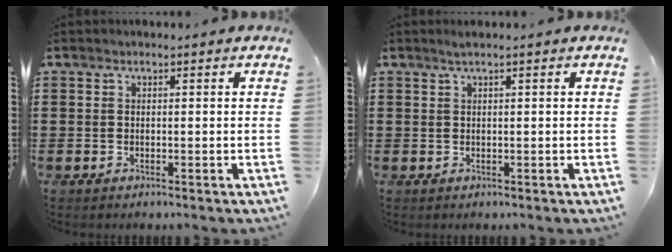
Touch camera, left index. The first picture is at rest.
{"total": 0.9, "force": [0.5, -0.1, 0.7], "torque": [-0.012, 0.000, 0.009]}